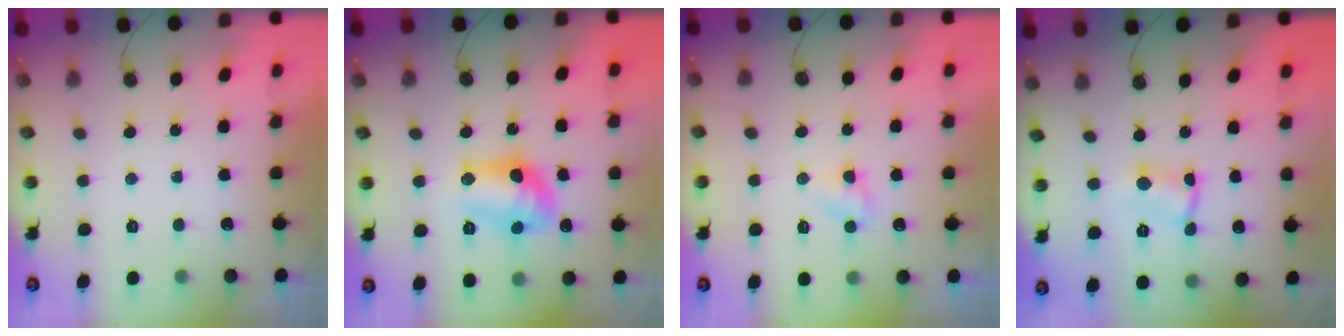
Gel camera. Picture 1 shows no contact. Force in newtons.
{"total": 12.2, "press": 12.1, "slide": 0.9}
{"total": 3.2, "press": 3.1, "slide": 0.5}
{"total": 2.9, "press": 1.3, "slide": 2.6}